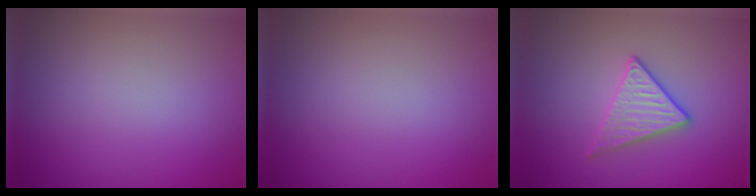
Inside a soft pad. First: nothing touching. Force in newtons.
{"total": 0.0}
{"total": 2.8, "press": 2.7, "slide": 0.6}